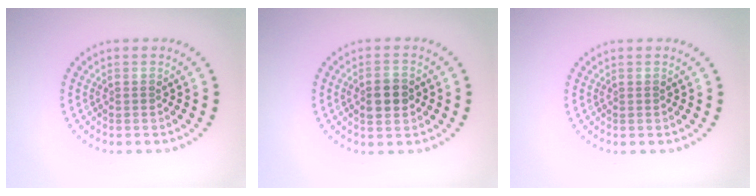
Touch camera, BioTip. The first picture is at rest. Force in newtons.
{"total": 2.9, "press": 2.9, "slide": 0.2}
{"total": 0.0}